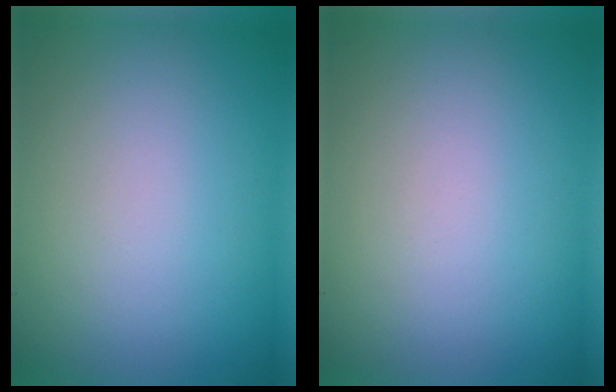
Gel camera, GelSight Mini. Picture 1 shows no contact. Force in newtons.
{"total": 0.0}